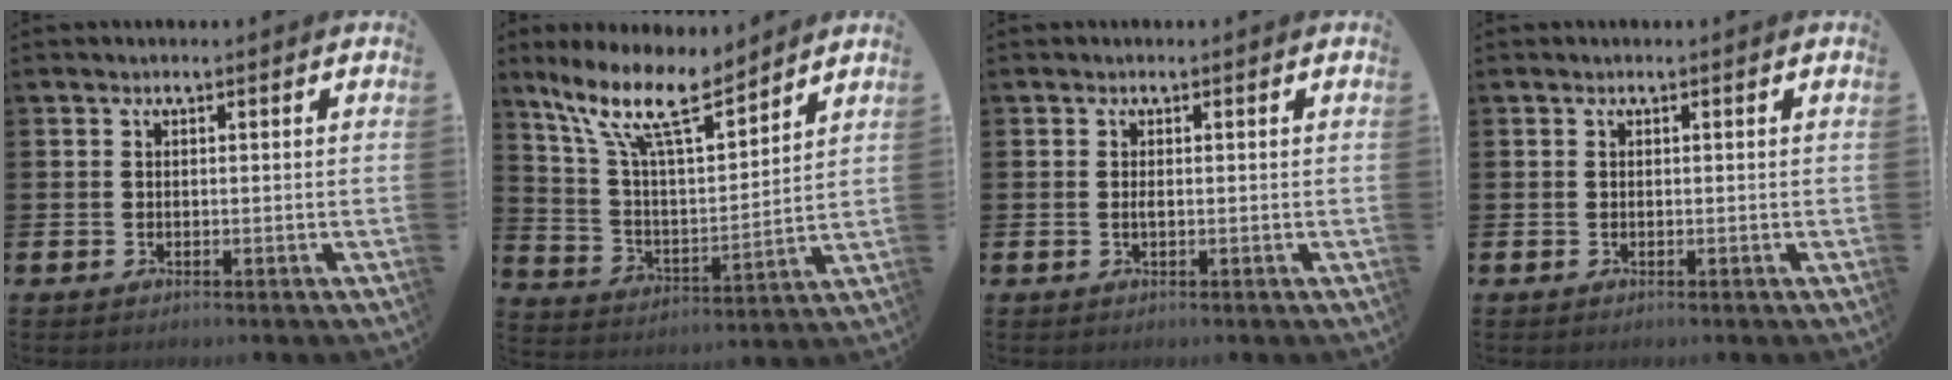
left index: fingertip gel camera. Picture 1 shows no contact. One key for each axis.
{"total": 12.8, "fx": 10.1, "fy": 3.2, "fz": 7.1, "tx": -0.166, "ty": -0.045, "tz": 0.178}
{"total": 0.6, "fx": 0.0, "fy": 0.1, "fz": 0.6, "tx": -0.015, "ty": 0.000, "tz": 0.001}
{"total": 0.0}